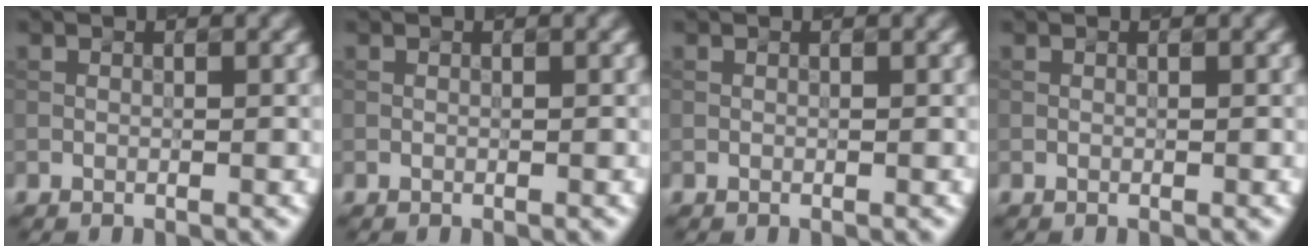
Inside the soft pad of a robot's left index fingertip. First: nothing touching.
{"total": 0.0}
{"total": 0.0}
{"total": 0.0}